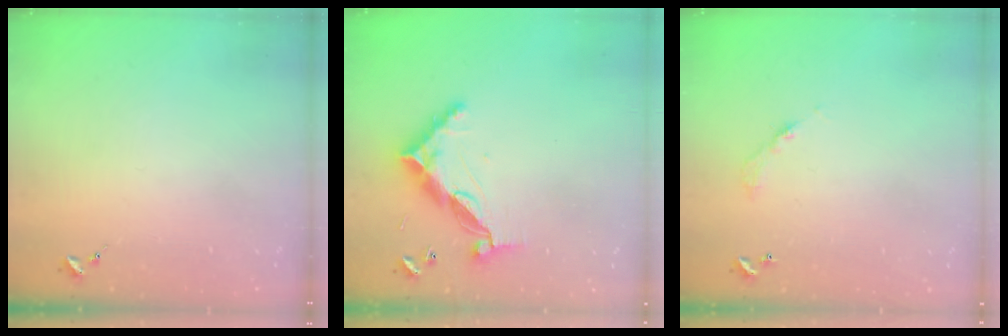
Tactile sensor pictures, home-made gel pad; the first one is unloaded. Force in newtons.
{"total": 11.5, "press": 11.4, "slide": 1.0}
{"total": 3.6, "press": 3.6, "slide": 0.2}